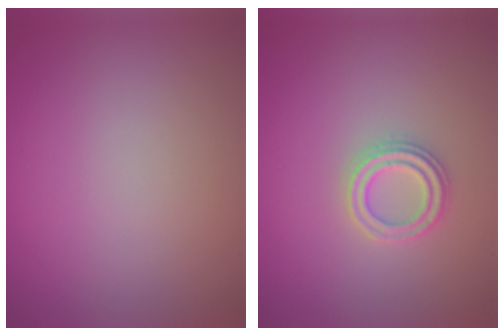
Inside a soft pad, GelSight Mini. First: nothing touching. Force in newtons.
{"total": 2.3, "press": 2.3, "slide": 0.3}